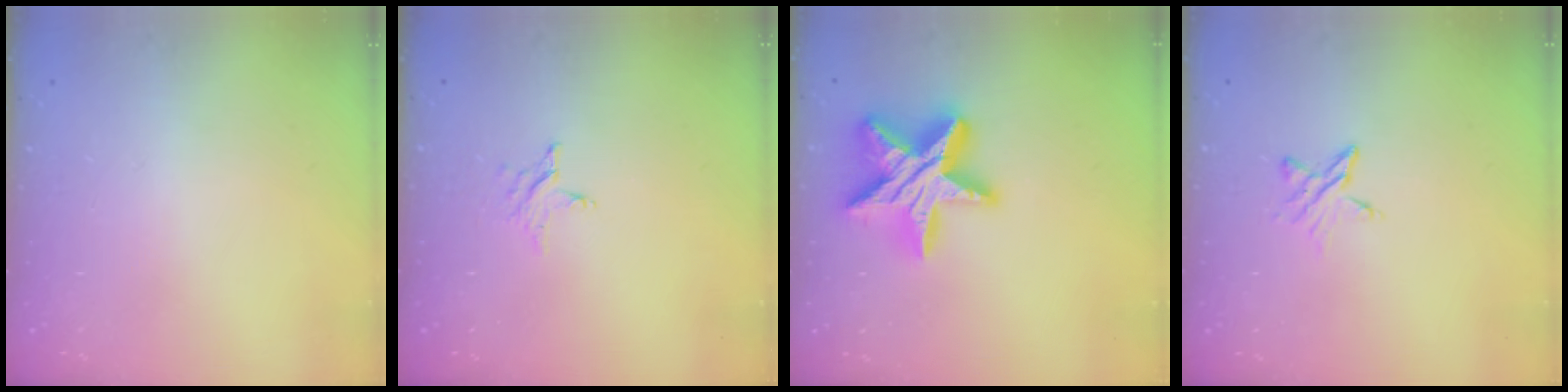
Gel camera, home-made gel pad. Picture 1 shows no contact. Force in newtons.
{"total": 3.0, "press": 3.0, "slide": 0.3}
{"total": 21.0, "press": 21.0, "slide": 1.4}
{"total": 4.8, "press": 4.8, "slide": 0.5}